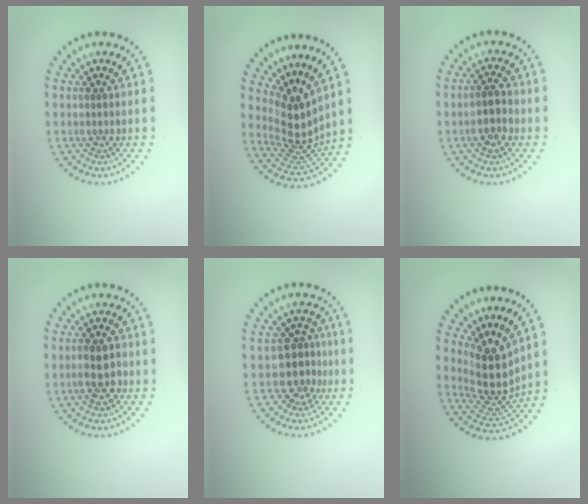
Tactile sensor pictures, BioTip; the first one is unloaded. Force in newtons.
{"total": 4.1, "press": 3.0, "slide": 2.7}
{"total": 2.2, "press": 2.2, "slide": 0.2}
{"total": 2.8, "press": 2.7, "slide": 0.3}
{"total": 3.3, "press": 2.5, "slide": 2.1}
{"total": 4.4, "press": 3.3, "slide": 2.9}